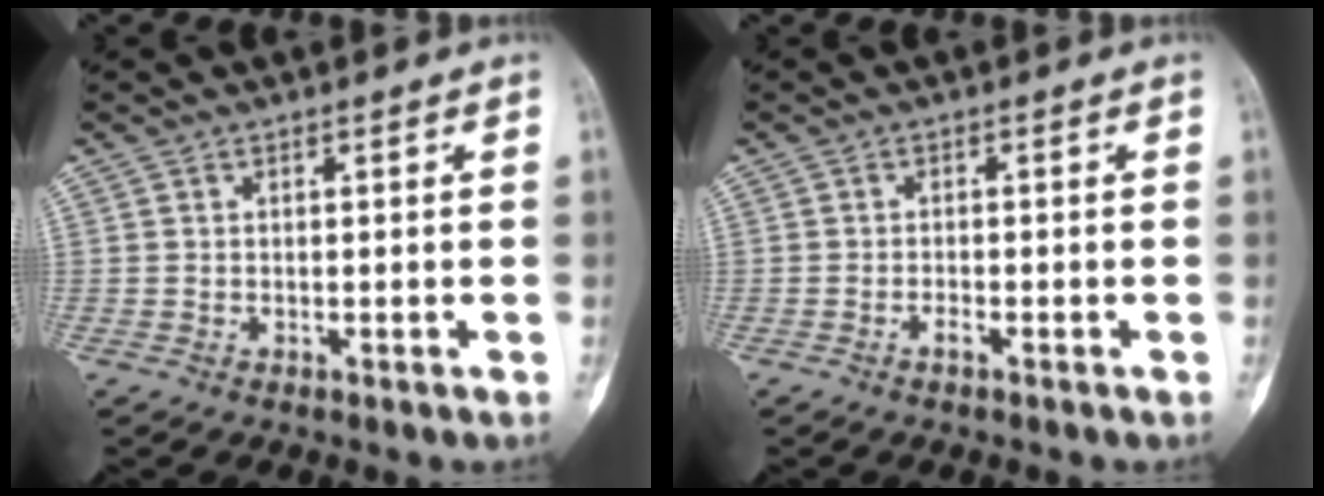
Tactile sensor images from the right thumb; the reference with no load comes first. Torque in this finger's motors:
{"motor_torque": [-0.26, 0.01, -0.11, 0.42, -0.13]}